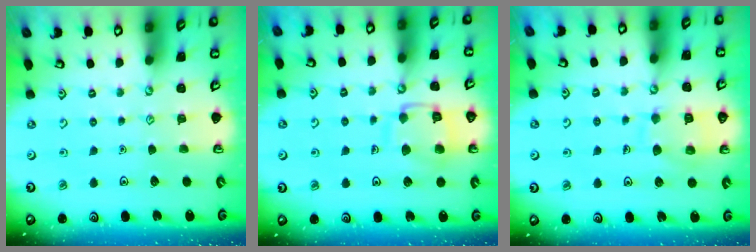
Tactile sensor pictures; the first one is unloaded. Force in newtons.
{"total": 11.2, "press": 11.2, "slide": 1.0}
{"total": 10.5, "press": 10.5, "slide": 1.0}